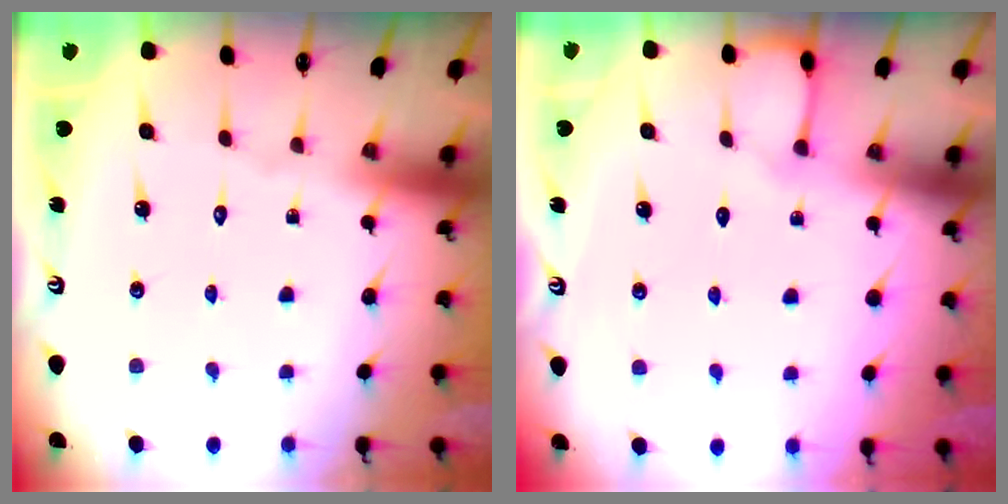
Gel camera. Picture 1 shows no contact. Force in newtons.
{"total": 2.9, "press": 2.9, "slide": 0.3}